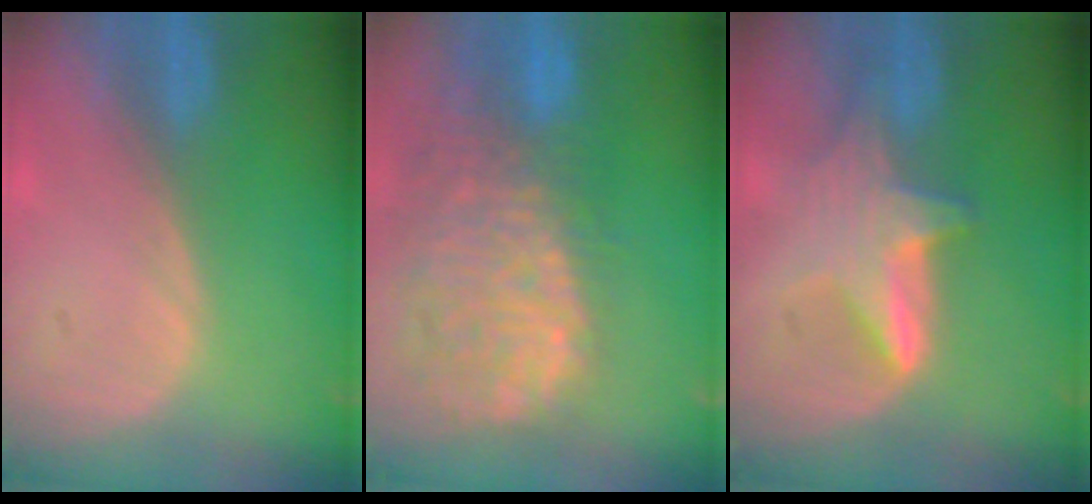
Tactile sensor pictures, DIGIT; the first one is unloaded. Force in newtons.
{"total": 14.3, "press": 11.8, "slide": 8.1}
{"total": 6.0, "press": 5.9, "slide": 0.9}